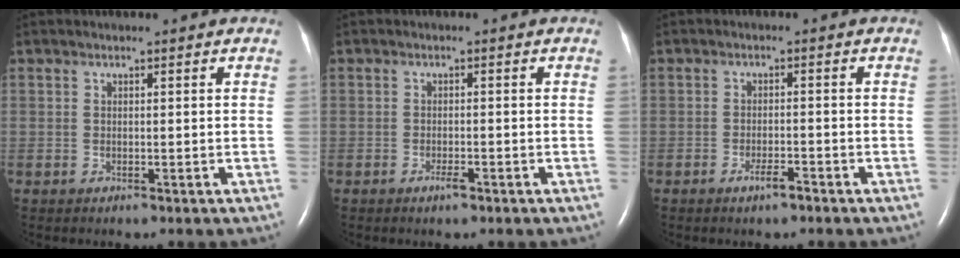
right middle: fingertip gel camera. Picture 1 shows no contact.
{"total": 1.5, "force": [-1.0, 0.3, 1.0], "torque": [-0.022, -0.001, -0.015]}
{"total": 2.3, "force": [-1.7, 0.3, 1.6], "torque": [-0.031, -0.001, -0.029]}